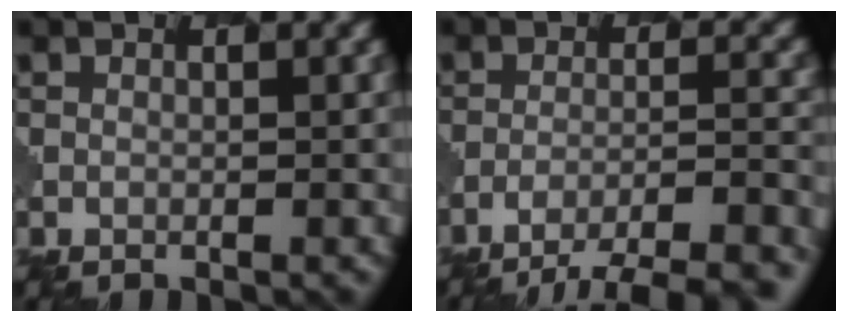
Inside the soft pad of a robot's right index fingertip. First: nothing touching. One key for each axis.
{"total": 9.0, "fx": -7.5, "fy": 1.8, "fz": 4.7, "tx": -0.071, "ty": -0.010, "tz": -0.095}